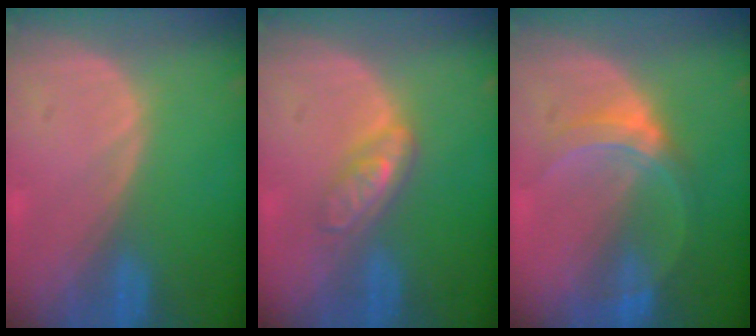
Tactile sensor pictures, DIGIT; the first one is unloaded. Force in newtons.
{"total": 4.5, "press": 4.1, "slide": 1.8}
{"total": 5.2, "press": 5.1, "slide": 0.9}